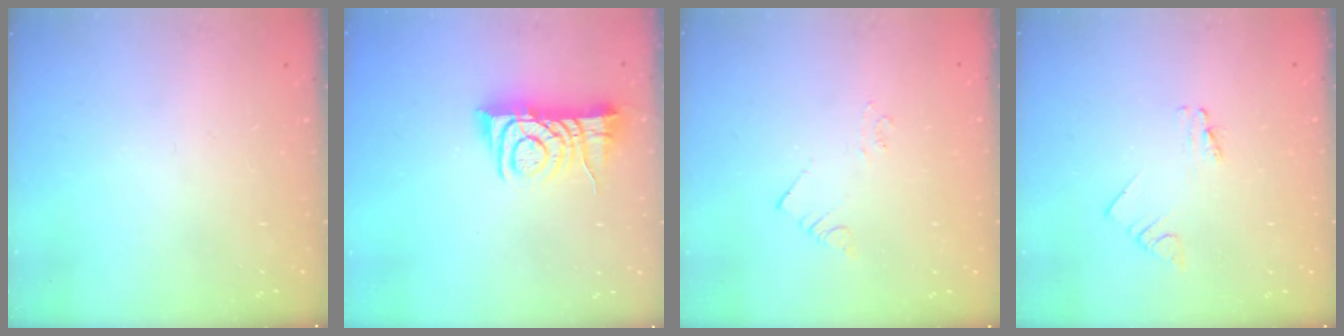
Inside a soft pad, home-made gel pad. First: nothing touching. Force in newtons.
{"total": 8.0, "press": 8.0, "slide": 0.7}
{"total": 2.1, "press": 2.1, "slide": 0.3}
{"total": 1.1, "press": 1.1, "slide": 0.0}